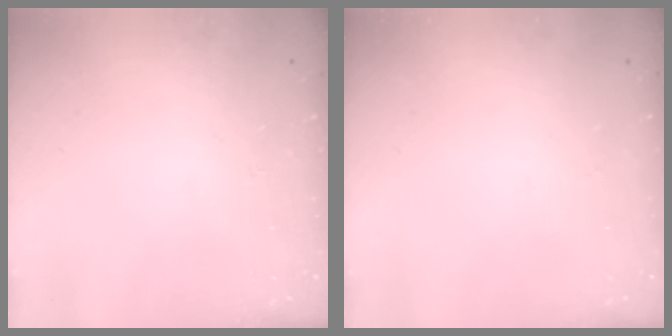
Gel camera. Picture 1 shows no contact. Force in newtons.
{"total": 0.0}